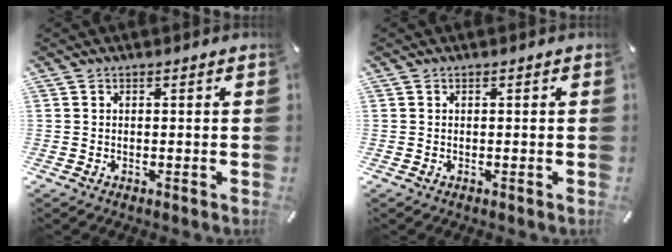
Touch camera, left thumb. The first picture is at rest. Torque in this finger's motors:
{"motor_torque": [-0.02, -0.01, -0.01, 0.01, 0.00]}